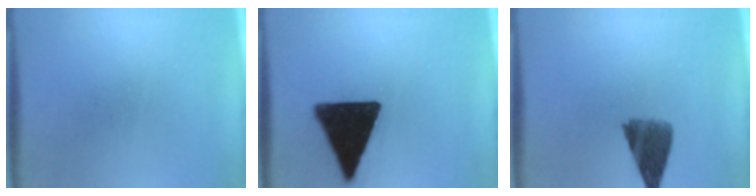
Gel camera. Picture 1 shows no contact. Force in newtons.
{"total": 19.1}
{"total": 7.1}